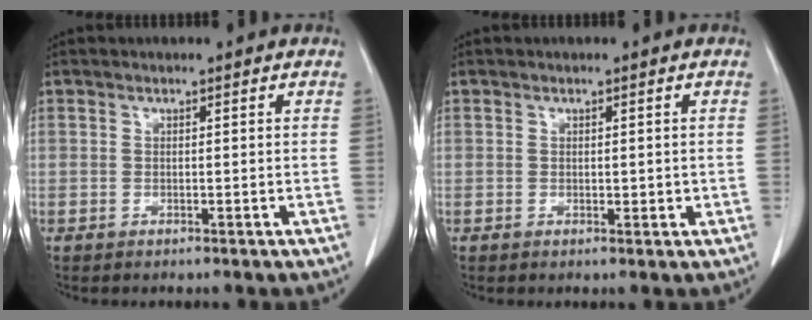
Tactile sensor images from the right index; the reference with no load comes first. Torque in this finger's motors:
{"motor_torque": [-0.02, 0.05, 0.03, 0.02]}